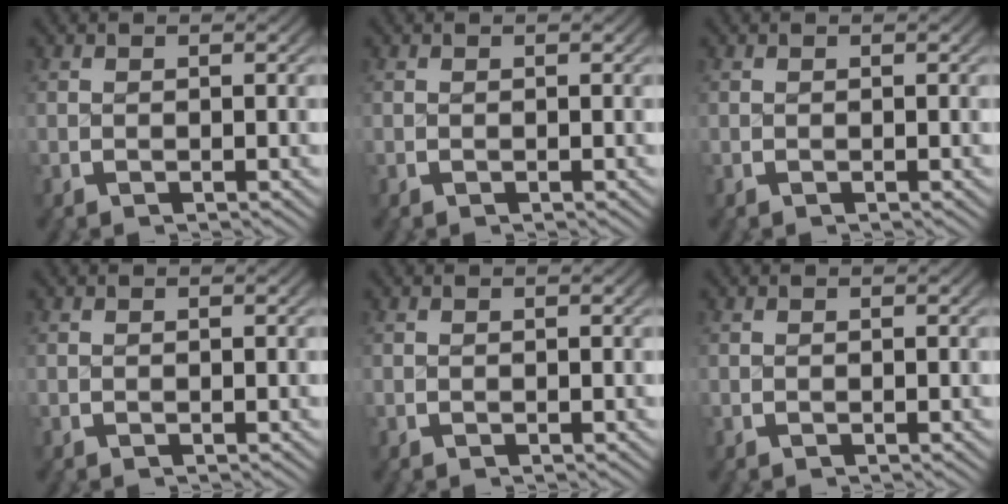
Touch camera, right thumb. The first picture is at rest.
{"total": 0.0}
{"total": 0.0}
{"total": 0.0}
{"total": 0.0}
{"total": 0.0}